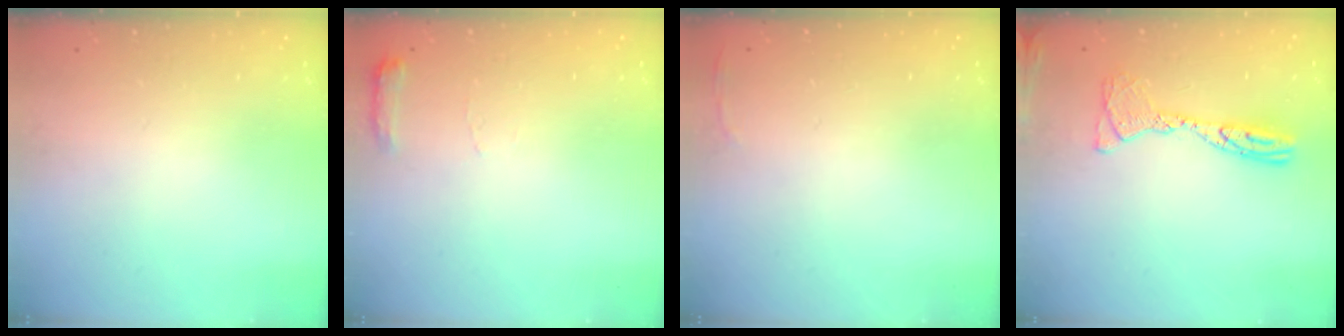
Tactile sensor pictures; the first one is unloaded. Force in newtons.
{"total": 5.6, "press": 5.6, "slide": 0.7}
{"total": 2.8, "press": 2.6, "slide": 0.9}
{"total": 12.2, "press": 12.1, "slide": 1.3}